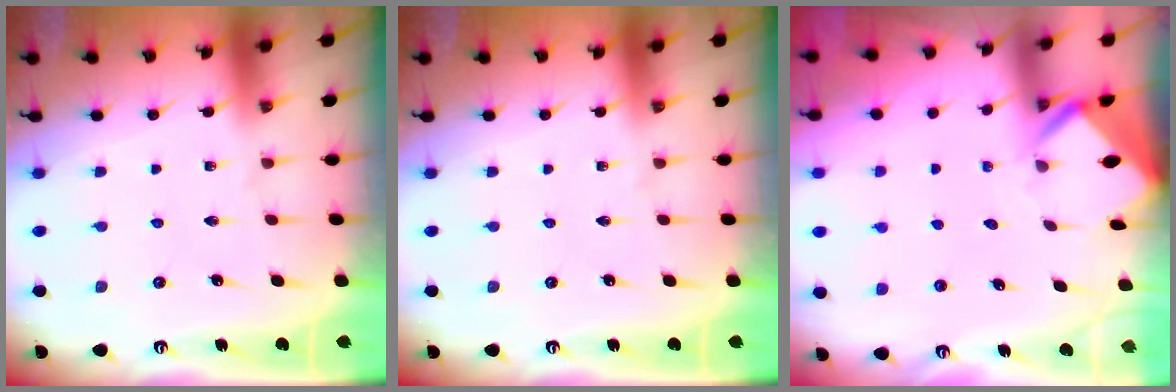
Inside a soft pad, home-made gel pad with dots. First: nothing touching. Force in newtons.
{"total": 0.0}
{"total": 2.7, "press": 2.7, "slide": 0.2}